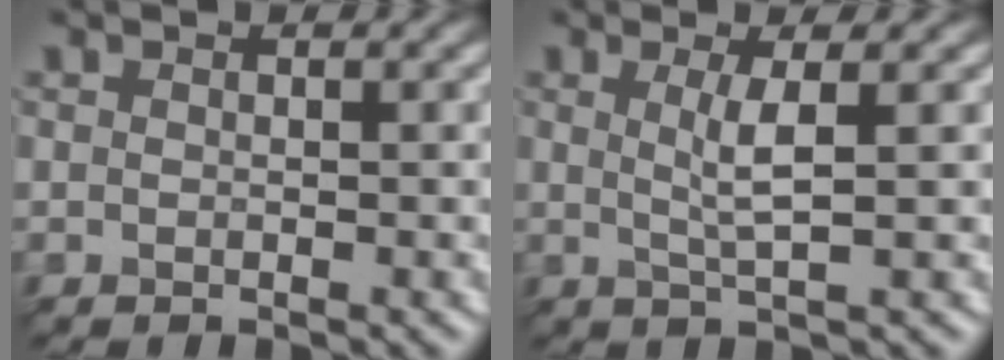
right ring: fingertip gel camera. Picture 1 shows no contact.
{"total": 1.5, "force": [0.0, -0.7, 1.3], "torque": [-0.060, -0.002, 0.024]}